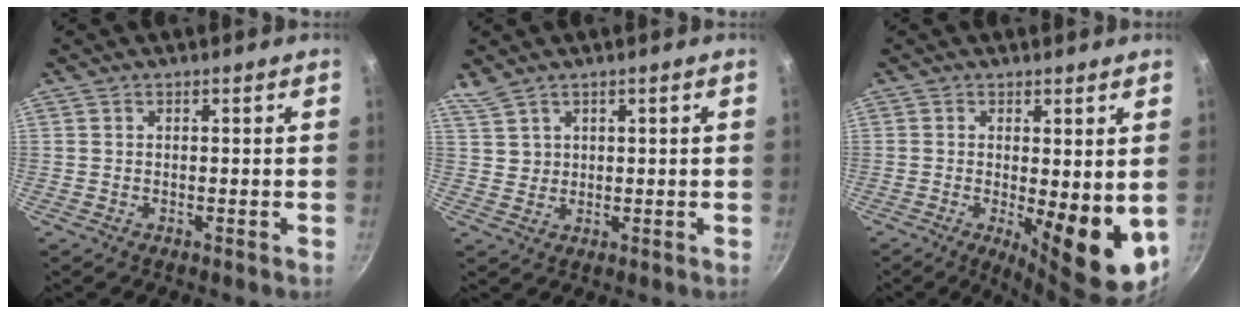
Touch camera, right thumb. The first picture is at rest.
{"total": 3.4, "force": [2.8, 1.6, 1.1], "torque": [-0.019, 0.000, 0.067]}
{"total": 11.9, "force": [-1.4, 4.0, 11.1], "torque": [-0.131, -0.015, -0.006]}